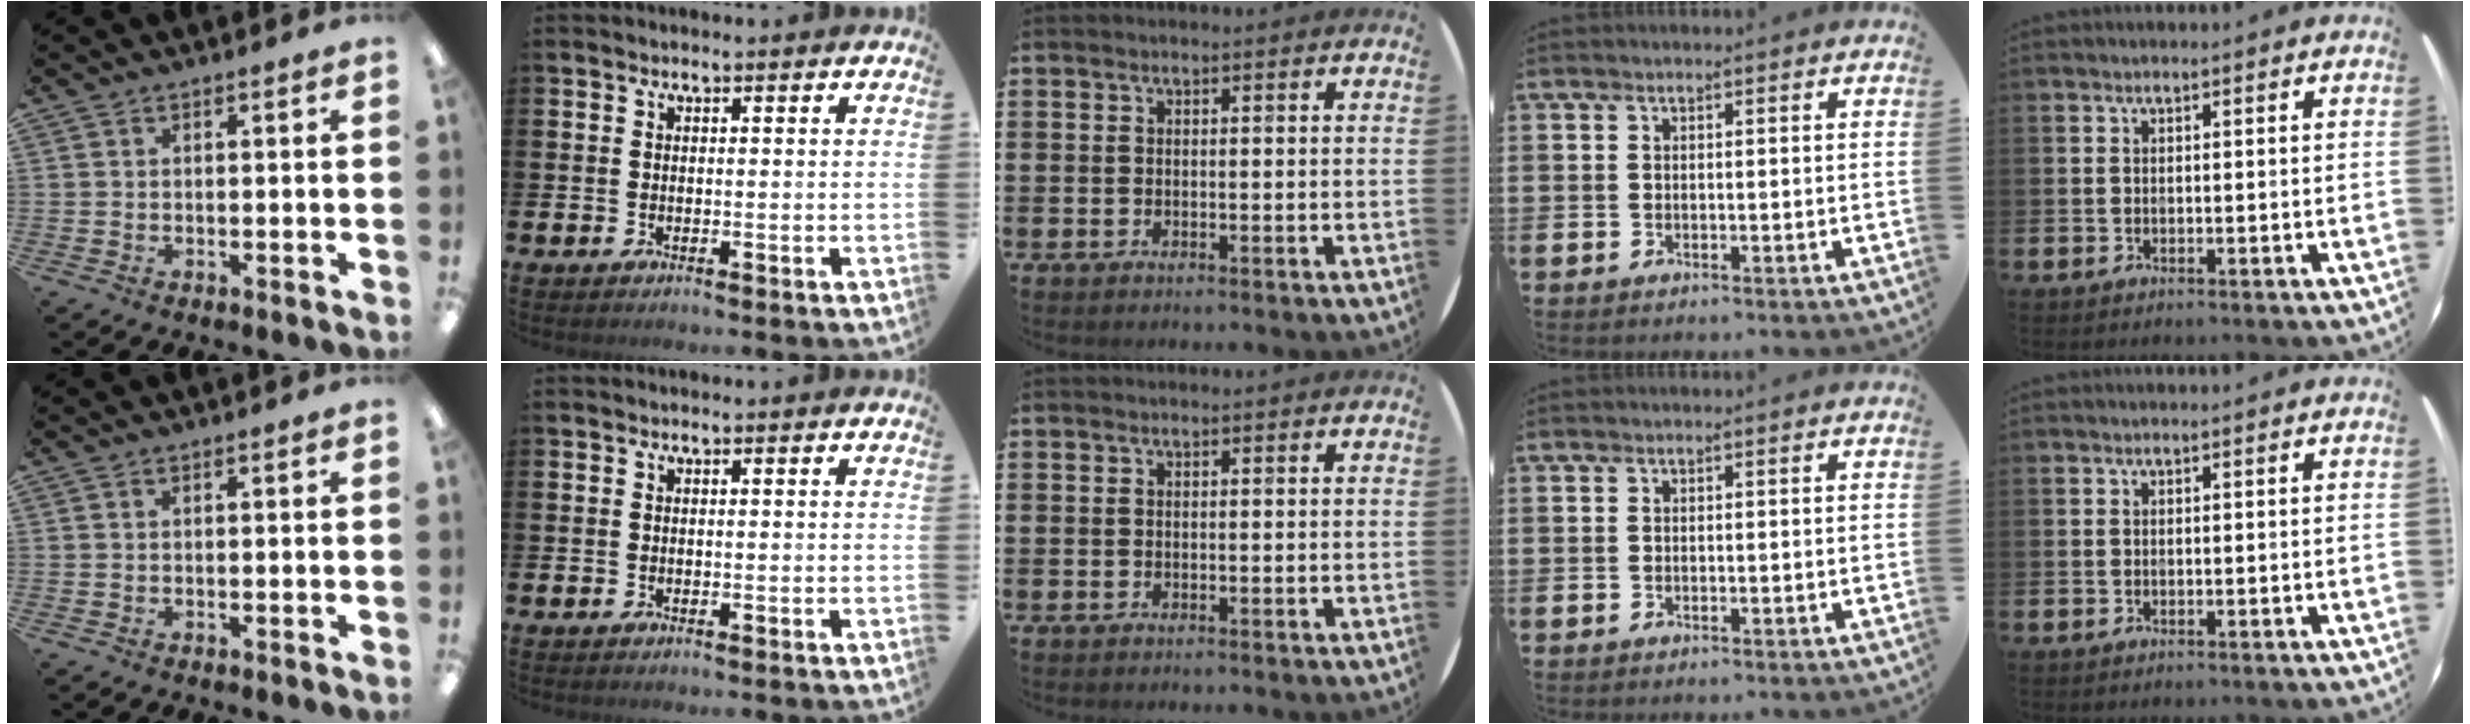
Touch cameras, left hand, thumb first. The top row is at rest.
{}